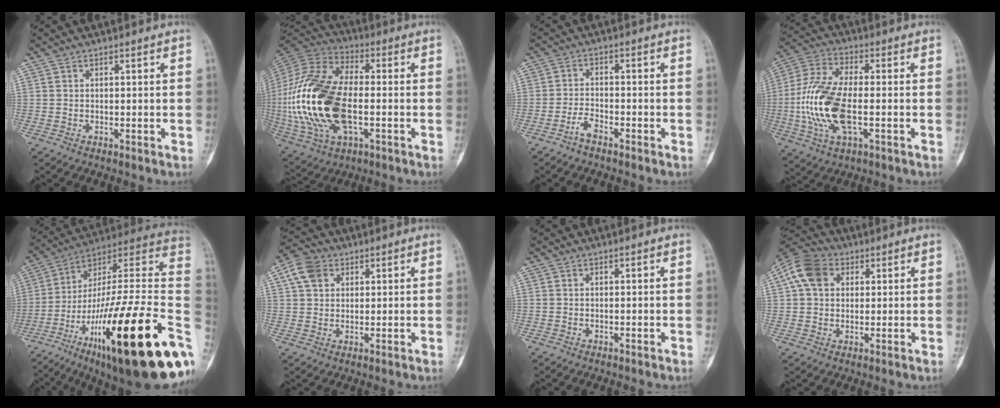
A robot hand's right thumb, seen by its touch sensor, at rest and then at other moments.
{"total": 27.1, "force": [-3.4, 14.2, 22.8], "torque": [-0.504, 0.001, -0.056]}
{"total": 2.9, "force": [-2.3, 0.9, 1.5], "torque": [-0.032, 0.017, -0.046]}
{"total": 16.0, "force": [-2.7, 7.0, 14.1], "torque": [-0.312, 0.014, -0.052]}
{"total": 36.5, "force": [-10.9, 8.1, 33.9], "torque": [-0.448, 0.065, -0.179]}
{"total": 5.2, "force": [2.5, 3.4, 2.9], "torque": [-0.049, 0.004, 0.043]}
{"total": 0.0}
{"total": 8.5, "force": [3.0, 6.0, 5.3], "torque": [-0.097, 0.012, 0.047]}